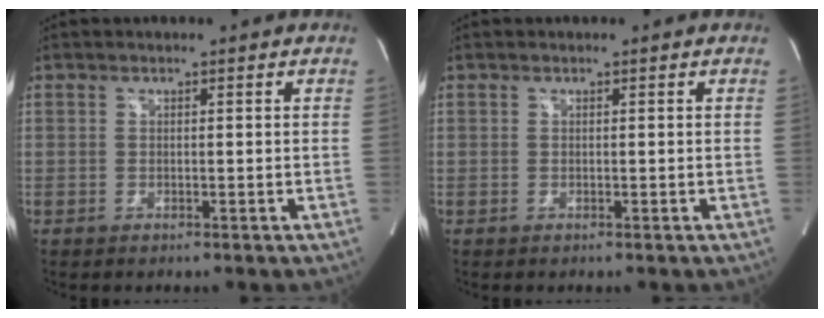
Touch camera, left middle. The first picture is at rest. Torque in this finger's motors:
{"motor_torque": [0.04, -0.02, -0.10, 0.00]}